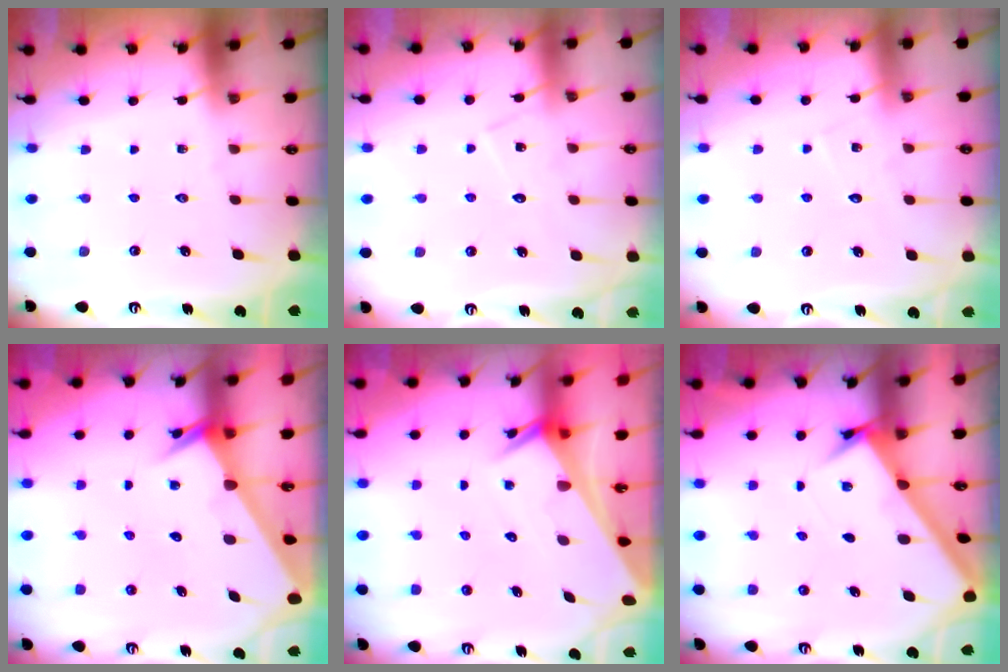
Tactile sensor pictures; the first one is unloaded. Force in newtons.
{"total": 8.5, "press": 8.5, "slide": 0.4}
{"total": 4.7, "press": 4.7, "slide": 0.4}
{"total": 2.7, "press": 2.7, "slide": 0.1}
{"total": 2.4, "press": 2.4, "slide": 0.2}
{"total": 2.7, "press": 2.7, "slide": 0.3}